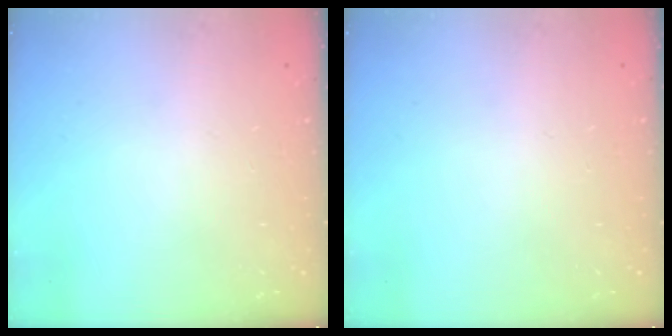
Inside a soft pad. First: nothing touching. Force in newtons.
{"total": 0.0}